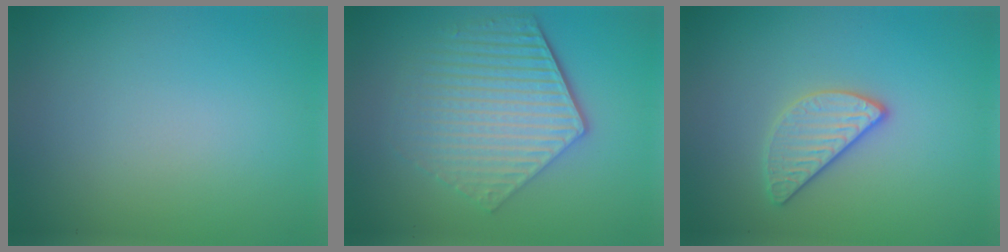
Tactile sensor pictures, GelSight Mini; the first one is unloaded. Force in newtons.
{"total": 6.2, "press": 4.5, "slide": 4.3}
{"total": 2.6, "press": 2.5, "slide": 0.7}